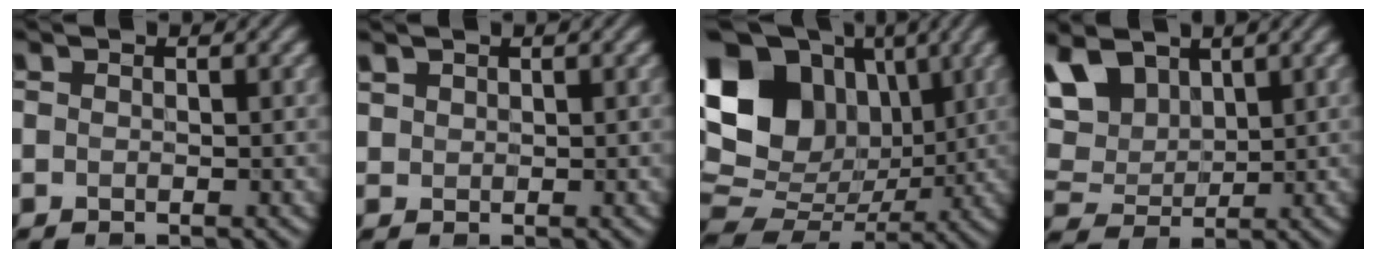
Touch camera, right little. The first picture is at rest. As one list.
[{"total": 0.7, "force": [0.6, 0.3, 0.0], "torque": [0.000, 0.001, 0.022]}, {"total": 15.7, "force": [3.6, 12.0, 9.5], "torque": [-0.177, 0.026, 0.066]}, {"total": 7.4, "force": [3.9, 4.4, 4.5], "torque": [-0.111, 0.019, 0.075]}]